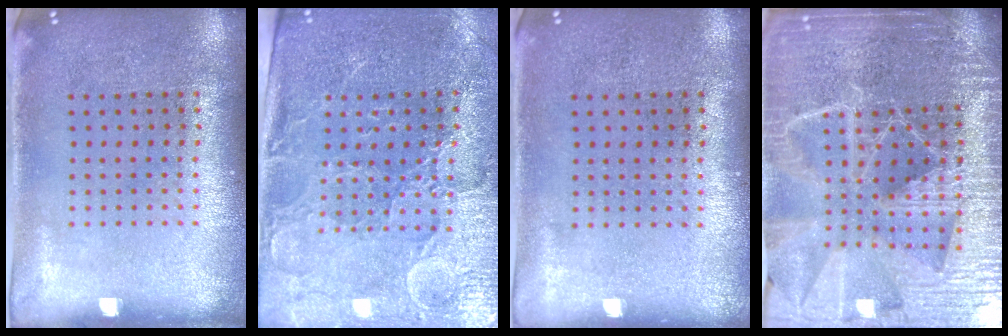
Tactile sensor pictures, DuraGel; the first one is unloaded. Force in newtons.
{"total": 3.4, "press": 3.3, "slide": 0.9}
{"total": 0.0}
{"total": 6.2, "press": 5.4, "slide": 3.0}